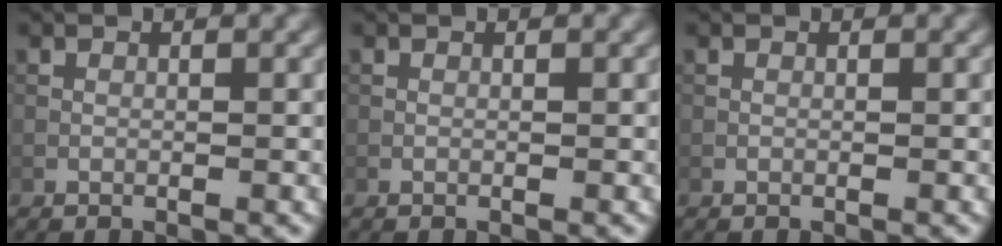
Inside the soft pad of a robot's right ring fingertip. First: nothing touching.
{"total": 0.0}
{"total": 0.0}